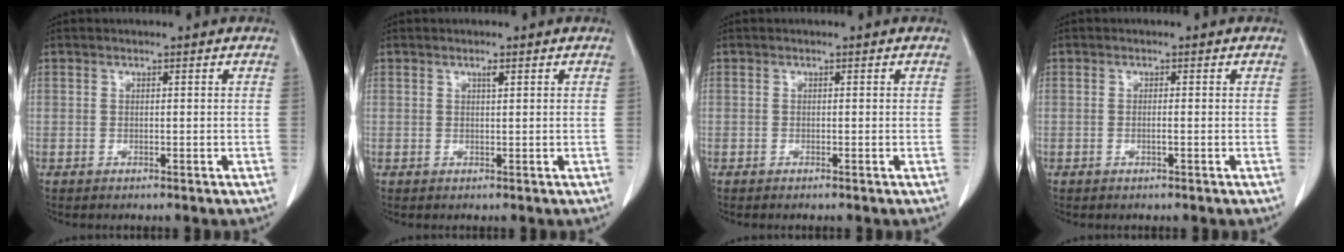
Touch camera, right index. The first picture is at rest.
{"total": 0.8, "force": [0.5, 0.1, 0.7], "torque": [-0.014, -0.001, 0.008]}
{"total": 0.0}
{"total": 0.7, "force": [-0.2, -0.1, 0.6], "torque": [-0.012, 0.001, -0.004]}